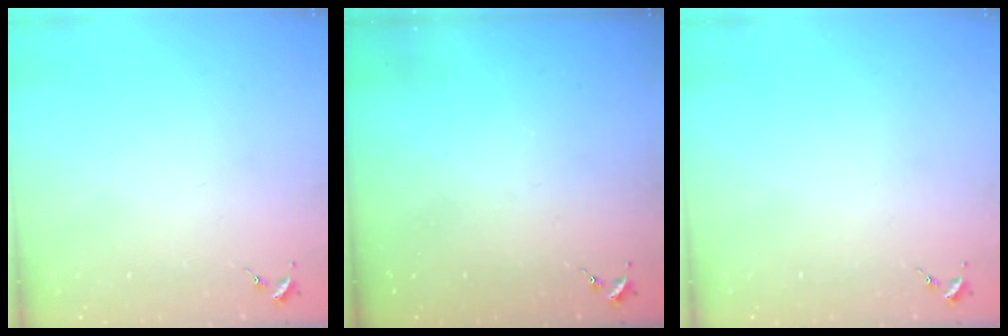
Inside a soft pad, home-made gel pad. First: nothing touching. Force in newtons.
{"total": 0.0}
{"total": 0.0}